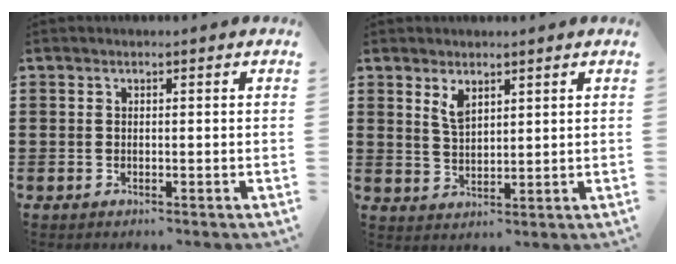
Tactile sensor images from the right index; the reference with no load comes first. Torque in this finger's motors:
{"motor_torque": [0.02, 0.01, 0.32, 0.06]}